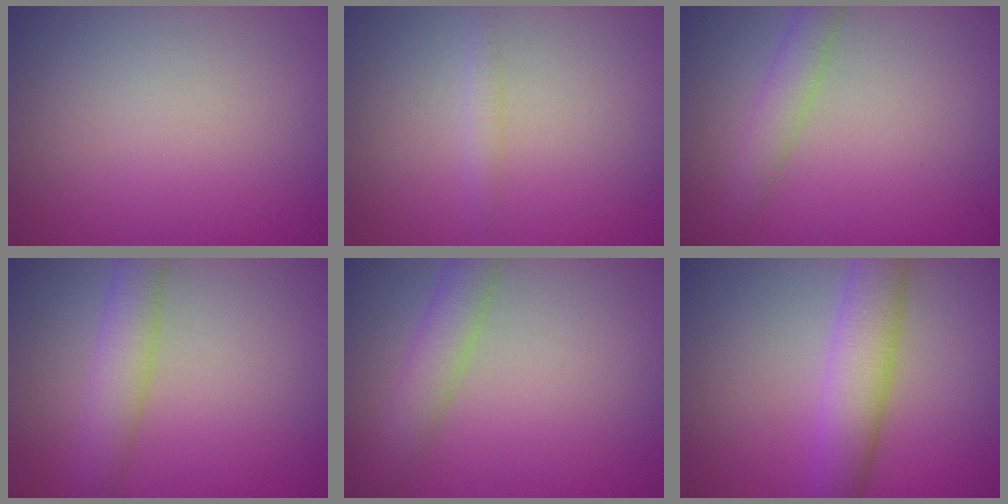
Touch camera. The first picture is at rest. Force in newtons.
{"total": 0.9, "press": 0.9, "slide": 0.1}
{"total": 2.4, "press": 2.4, "slide": 0.1}
{"total": 3.8, "press": 3.8, "slide": 0.1}
{"total": 3.3, "press": 3.3, "slide": 0.1}
{"total": 5.3, "press": 5.3, "slide": 0.1}